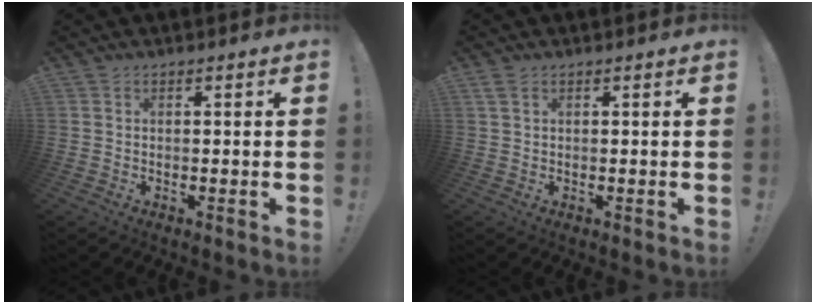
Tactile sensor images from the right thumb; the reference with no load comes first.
{"total": 2.0, "force": [1.1, 0.9, 1.3], "torque": [-0.027, 0.003, 0.020]}